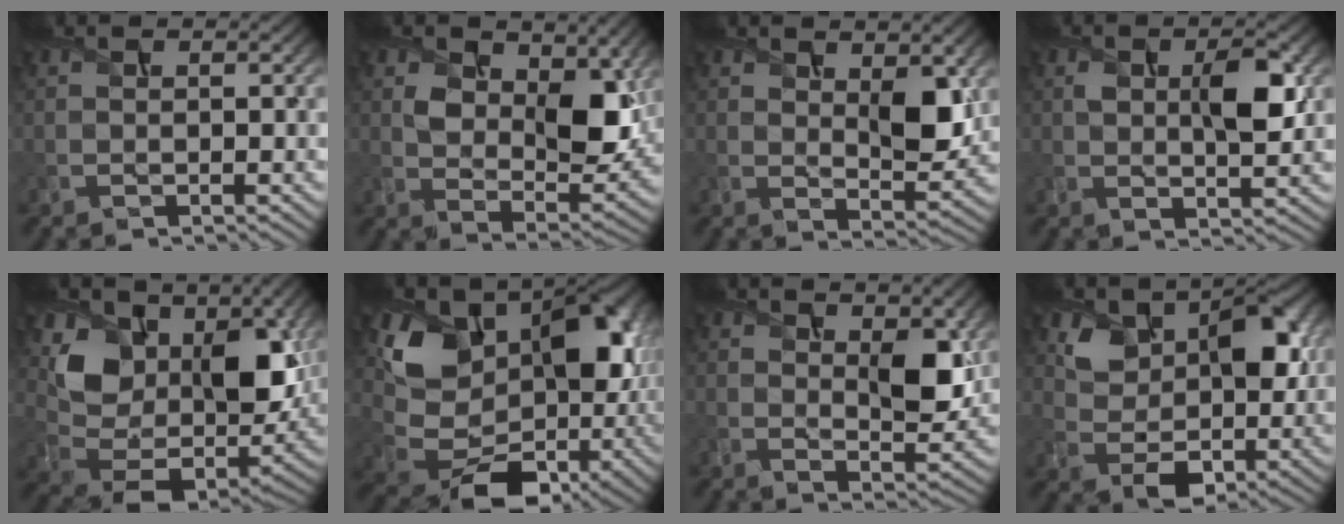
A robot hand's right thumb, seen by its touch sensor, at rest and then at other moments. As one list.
[{"total": 8.8, "force": [3.0, 5.4, 6.3], "torque": [-0.123, -0.019, 0.054]}, {"total": 6.3, "force": [2.4, 3.1, 5.0], "torque": [-0.082, -0.013, 0.045]}, {"total": 6.0, "force": [1.5, 2.9, 5.1], "torque": [-0.094, -0.002, 0.028]}, {"total": 13.1, "force": [4.6, 8.9, 8.4], "torque": [-0.158, -0.013, 0.090]}, {"total": 15.8, "force": [2.5, 11.5, 10.6], "torque": [-0.186, -0.016, 0.062]}, {"total": 6.9, "force": [2.7, 3.4, 5.3], "torque": [-0.087, -0.011, 0.050]}, {"total": 9.1, "force": [2.8, 6.2, 5.9], "torque": [-0.104, -0.016, 0.054]}]